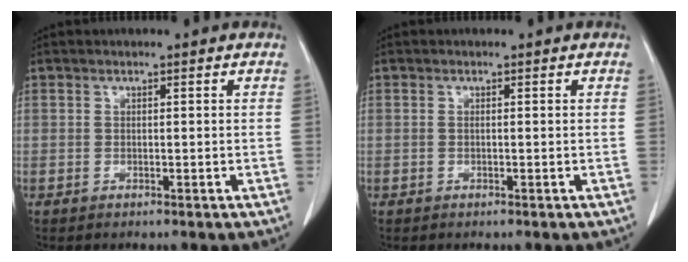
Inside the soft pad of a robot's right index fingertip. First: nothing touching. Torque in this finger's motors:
{"motor_torque": [-0.20, 0.09, 0.01, 0.00]}